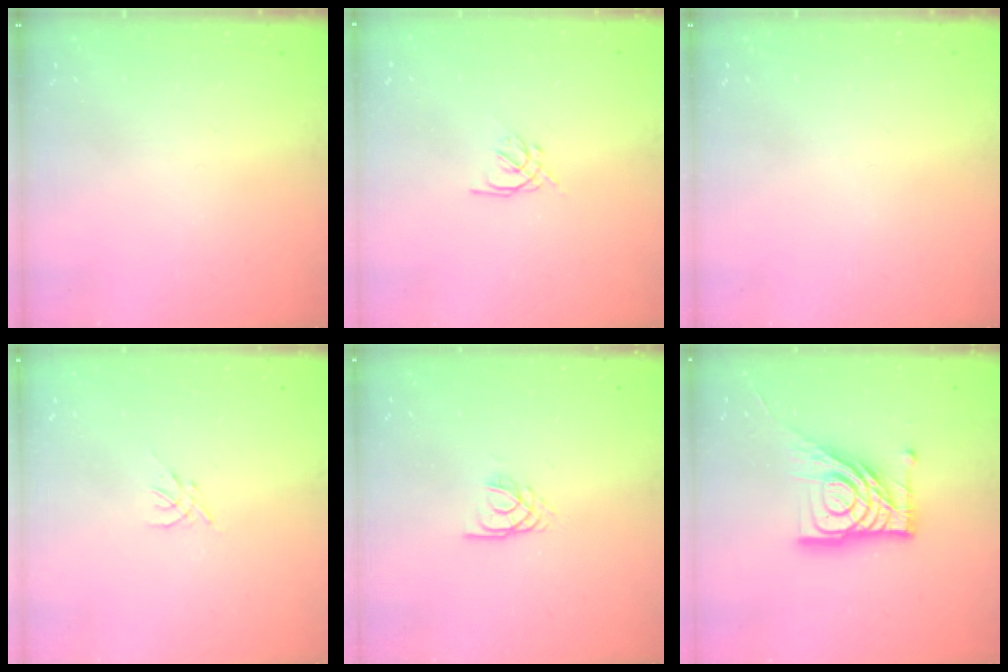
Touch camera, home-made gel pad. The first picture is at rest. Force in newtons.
{"total": 1.6, "press": 1.5, "slide": 0.5}
{"total": 0.0}
{"total": 0.0}
{"total": 3.2, "press": 3.1, "slide": 0.4}
{"total": 17.8, "press": 17.7, "slide": 2.0}